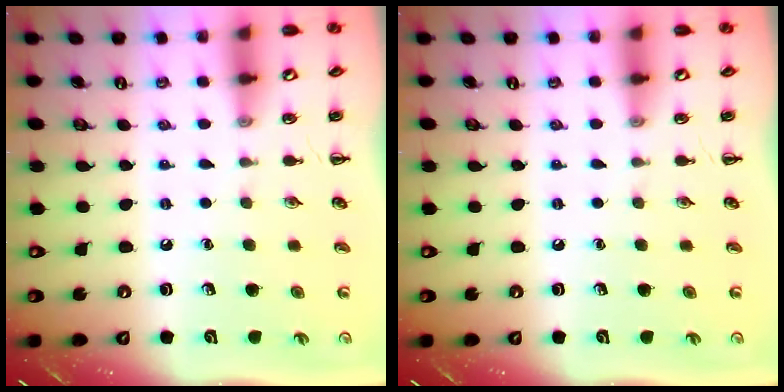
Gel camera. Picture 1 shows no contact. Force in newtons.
{"total": 0.0}